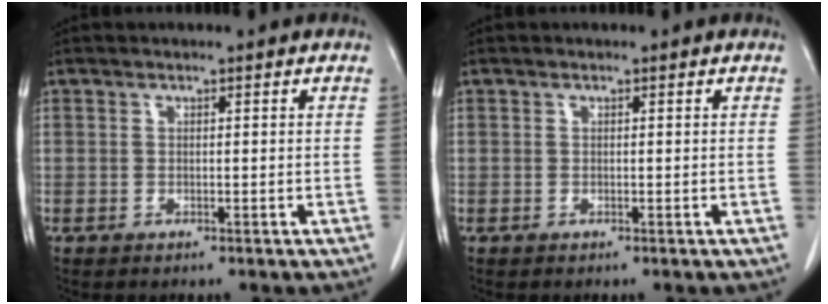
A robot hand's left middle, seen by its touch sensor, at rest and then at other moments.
{"total": 0.0}